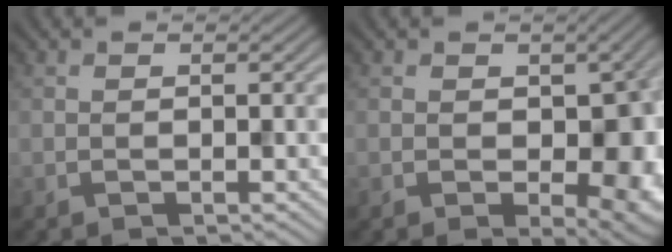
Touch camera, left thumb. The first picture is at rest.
{"total": 9.5, "force": [-1.1, 5.7, 7.4], "torque": [-0.089, -0.027, -0.007]}